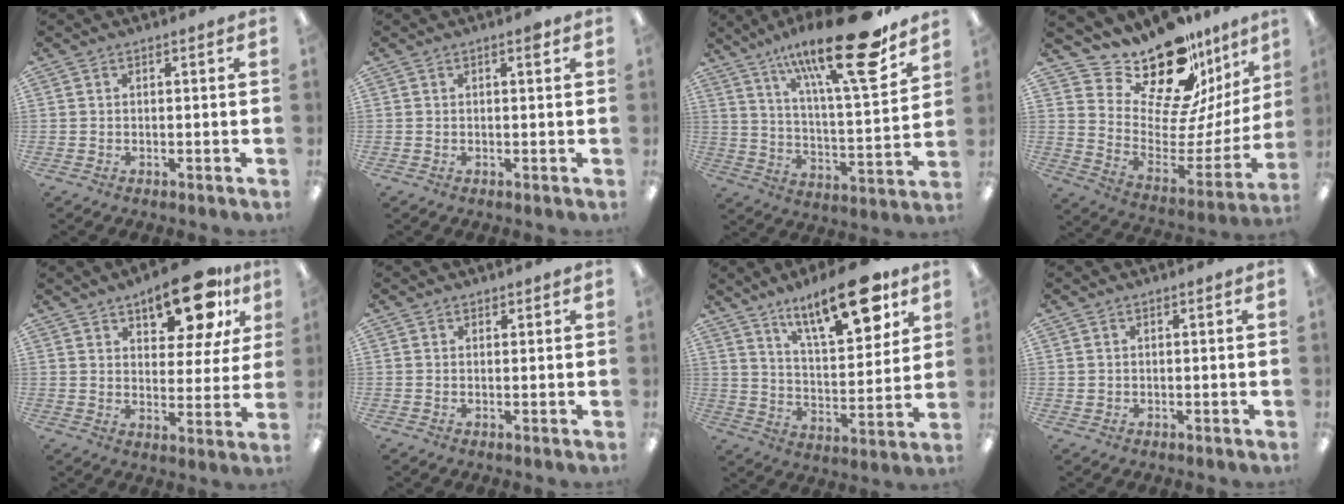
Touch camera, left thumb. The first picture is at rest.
{"total": 1.5, "force": [0.8, 0.4, 1.2], "torque": [-0.011, -0.004, 0.009]}
{"total": 24.3, "force": [16.5, 5.4, 17.0], "torque": [-0.271, -0.100, 0.260]}
{"total": 20.7, "force": [18.1, 7.0, 7.3], "torque": [-0.116, -0.169, 0.312]}
{"total": 15.4, "force": [10.4, 6.6, 9.2], "torque": [-0.118, -0.056, 0.172]}
{"total": 1.1, "force": [0.9, 0.6, 0.0], "torque": [0.008, -0.003, 0.016]}
{"total": 19.5, "force": [13.1, 6.8, 12.7], "torque": [-0.181, -0.072, 0.209]}
{"total": 0.8, "force": [0.5, 0.6, -0.1], "torque": [0.001, 0.002, 0.009]}